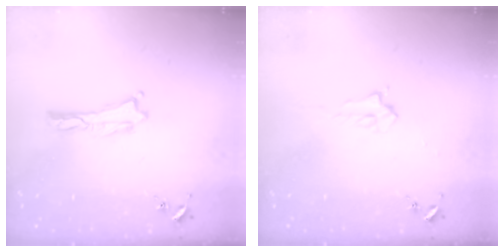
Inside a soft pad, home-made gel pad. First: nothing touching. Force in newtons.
{"total": 2.2, "press": 2.2, "slide": 0.4}